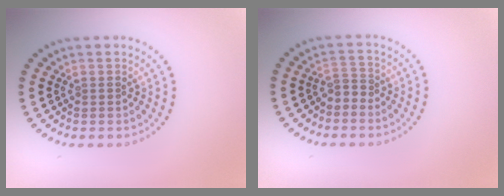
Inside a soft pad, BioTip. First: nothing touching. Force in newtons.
{"total": 1.2, "press": 0.9, "slide": 0.8}